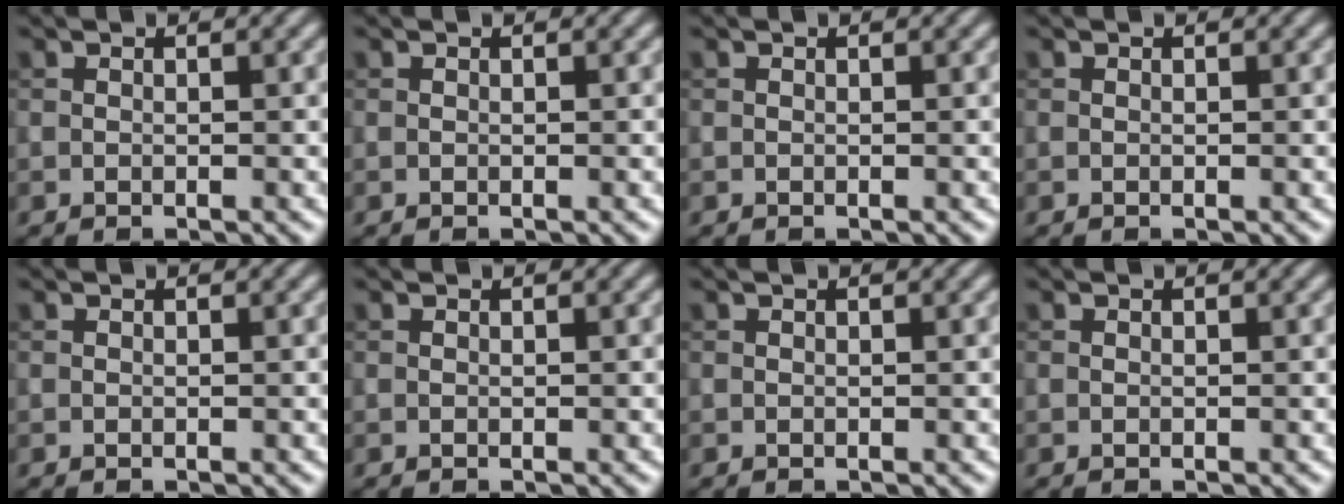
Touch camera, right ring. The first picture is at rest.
{"total": 0.0}
{"total": 0.0}
{"total": 0.0}
{"total": 0.0}
{"total": 0.0}
{"total": 0.0}
{"total": 0.0}